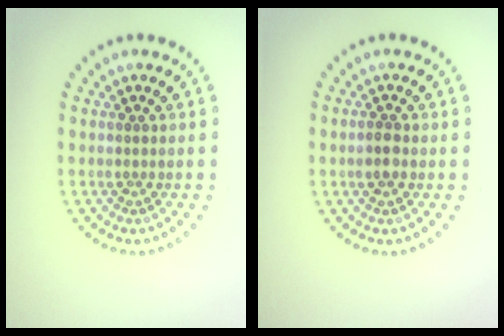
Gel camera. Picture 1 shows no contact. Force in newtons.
{"total": 1.4, "press": 1.4, "slide": 0.1}